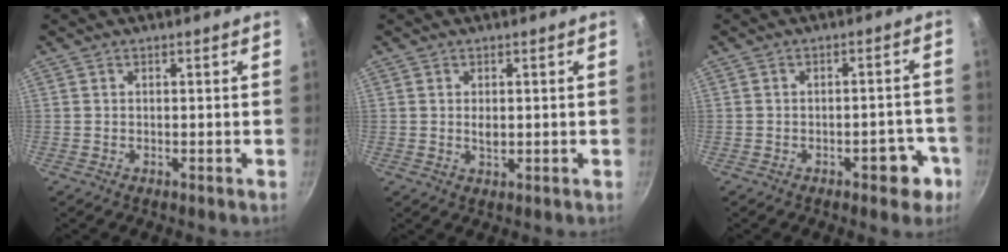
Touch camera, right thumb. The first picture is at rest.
{"total": 1.9, "force": [0.2, 1.1, 1.6], "torque": [-0.025, -0.003, 0.004]}
{"total": 5.8, "force": [-2.9, 3.0, 4.1], "torque": [-0.020, 0.028, -0.031]}